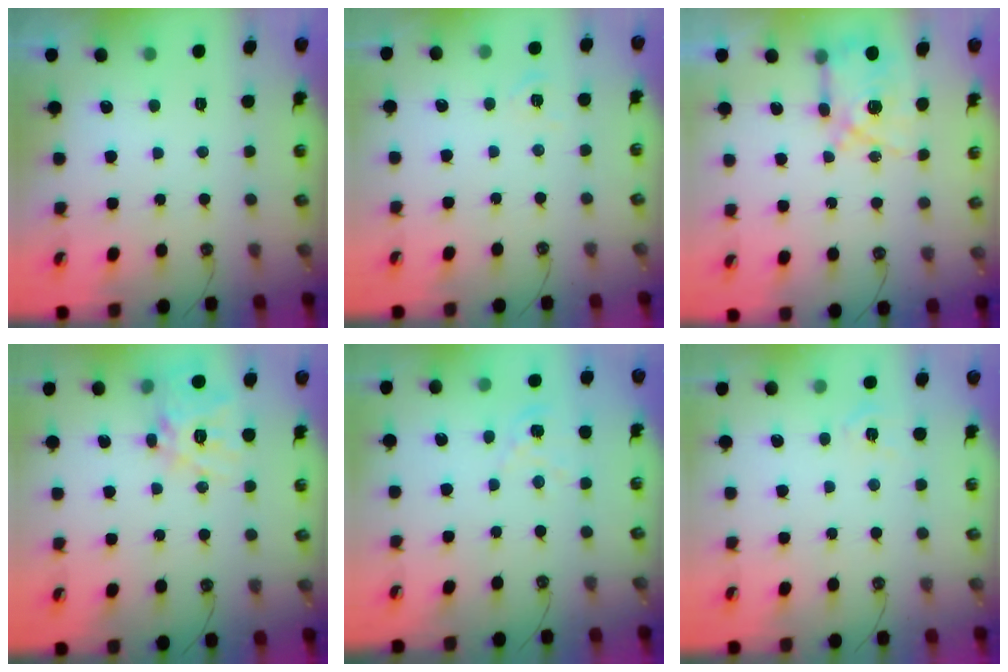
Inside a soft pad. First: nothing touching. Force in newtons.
{"total": 7.1, "press": 7.0, "slide": 0.5}
{"total": 8.9, "press": 8.9, "slide": 0.8}
{"total": 15.4, "press": 15.2, "slide": 2.1}
{"total": 2.1, "press": 2.1, "slide": 0.2}
{"total": 4.2, "press": 4.2, "slide": 0.4}